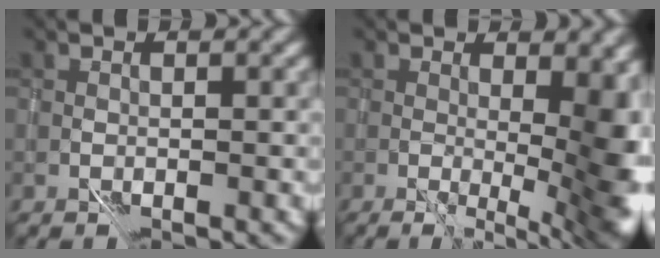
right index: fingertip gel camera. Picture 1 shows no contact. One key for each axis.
{"total": 11.5, "fx": 1.0, "fy": 3.9, "fz": 10.8, "tx": -0.093, "ty": 0.010, "tz": 0.027}